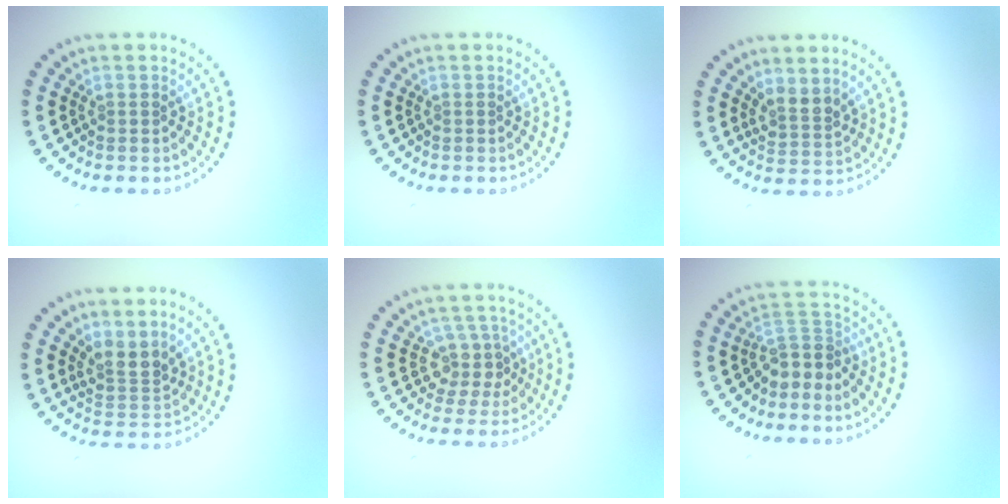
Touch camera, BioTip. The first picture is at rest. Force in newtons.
{"total": 0.0}
{"total": 2.3, "press": 1.7, "slide": 1.5}
{"total": 2.7, "press": 1.9, "slide": 1.9}
{"total": 2.9, "press": 2.3, "slide": 1.7}
{"total": 2.9, "press": 2.0, "slide": 2.1}